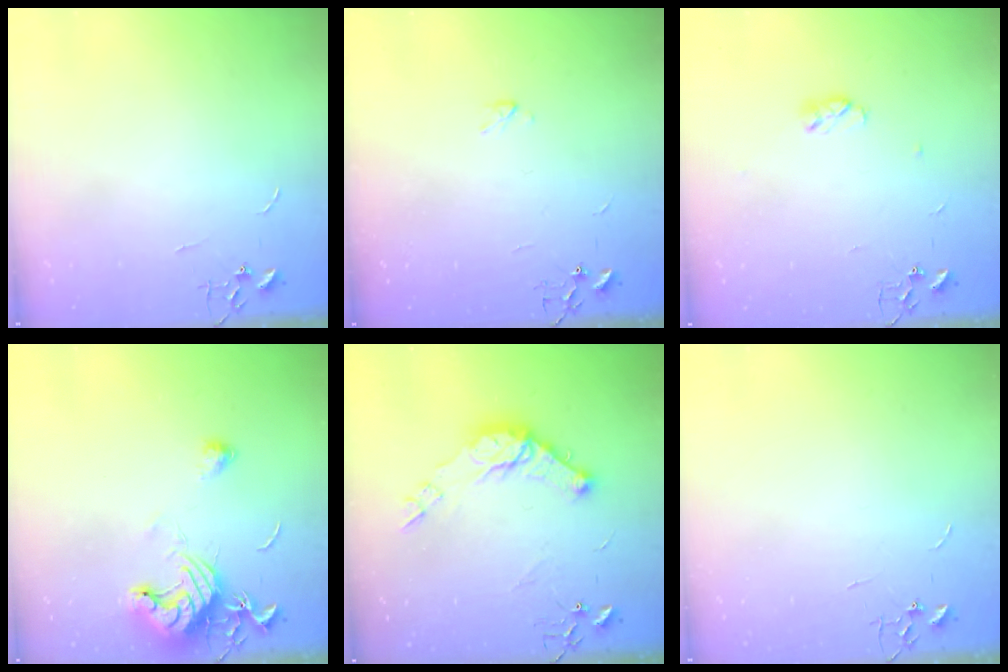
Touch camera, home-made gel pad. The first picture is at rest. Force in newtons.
{"total": 2.3, "press": 2.3, "slide": 0.4}
{"total": 5.2, "press": 5.1, "slide": 0.7}
{"total": 12.0, "press": 11.9, "slide": 1.6}
{"total": 13.5, "press": 13.5, "slide": 1.2}
{"total": 0.0}